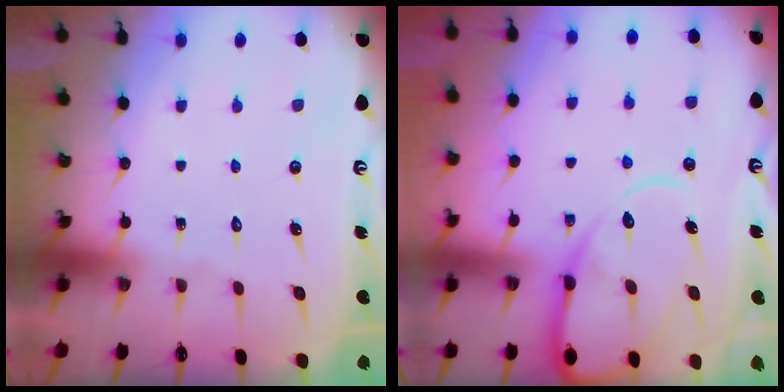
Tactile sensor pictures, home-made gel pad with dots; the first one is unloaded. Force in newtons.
{"total": 11.8, "press": 11.7, "slide": 1.2}